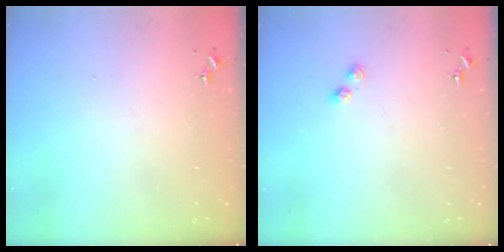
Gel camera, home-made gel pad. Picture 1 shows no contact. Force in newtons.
{"total": 3.0, "press": 2.9, "slide": 0.4}